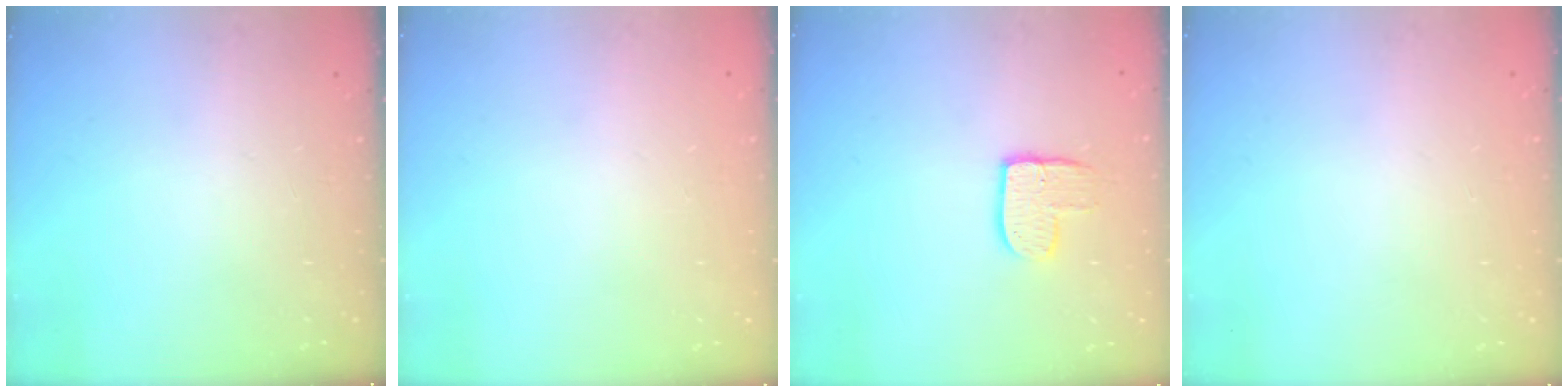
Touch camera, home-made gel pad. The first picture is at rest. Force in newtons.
{"total": 0.0}
{"total": 8.5, "press": 8.4, "slide": 0.5}
{"total": 0.0}